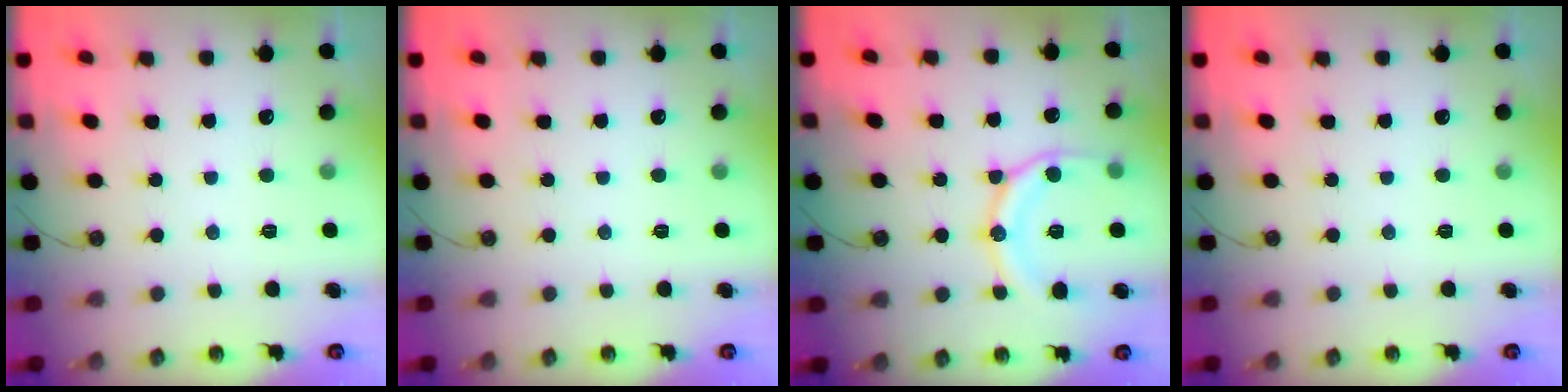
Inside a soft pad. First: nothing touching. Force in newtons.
{"total": 0.0}
{"total": 14.5, "press": 14.4, "slide": 1.5}
{"total": 0.0}